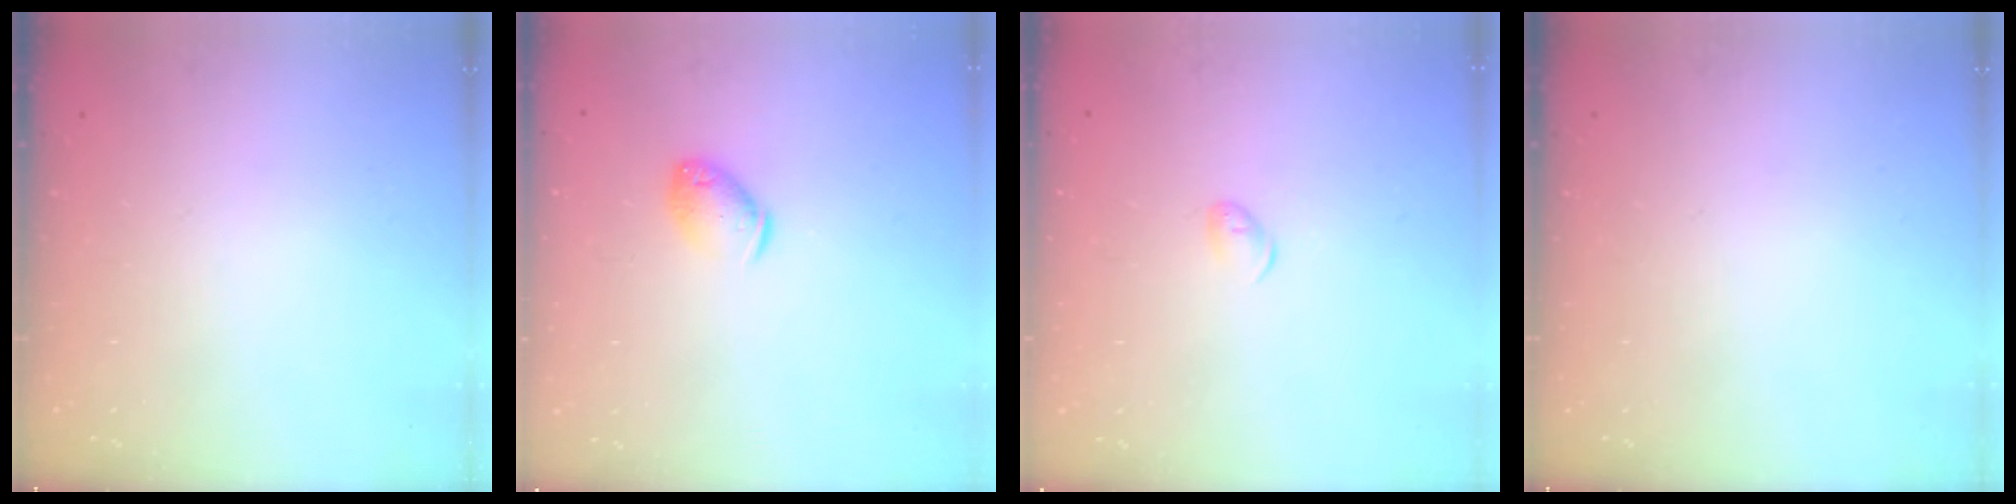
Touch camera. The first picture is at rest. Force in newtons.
{"total": 8.0, "press": 7.9, "slide": 1.4}
{"total": 6.7, "press": 6.6, "slide": 1.2}
{"total": 0.0}